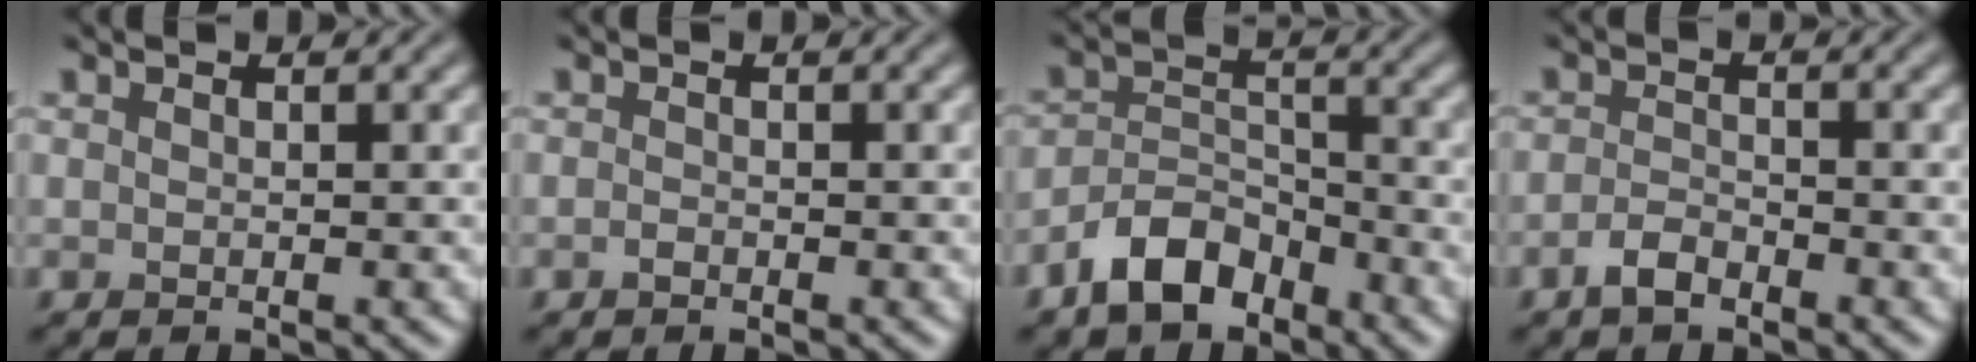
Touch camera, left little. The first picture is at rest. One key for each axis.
{"total": 0.6, "fx": -0.5, "fy": 0.3, "fz": 0.3, "tx": -0.006, "ty": -0.001, "tz": -0.012}
{"total": 4.7, "fx": -3.5, "fy": 2.3, "fz": 2.1, "tx": -0.032, "ty": 0.005, "tz": -0.074}
{"total": 1.9, "fx": -1.5, "fy": 0.6, "fz": 1.0, "tx": -0.018, "ty": 0.004, "tz": -0.033}